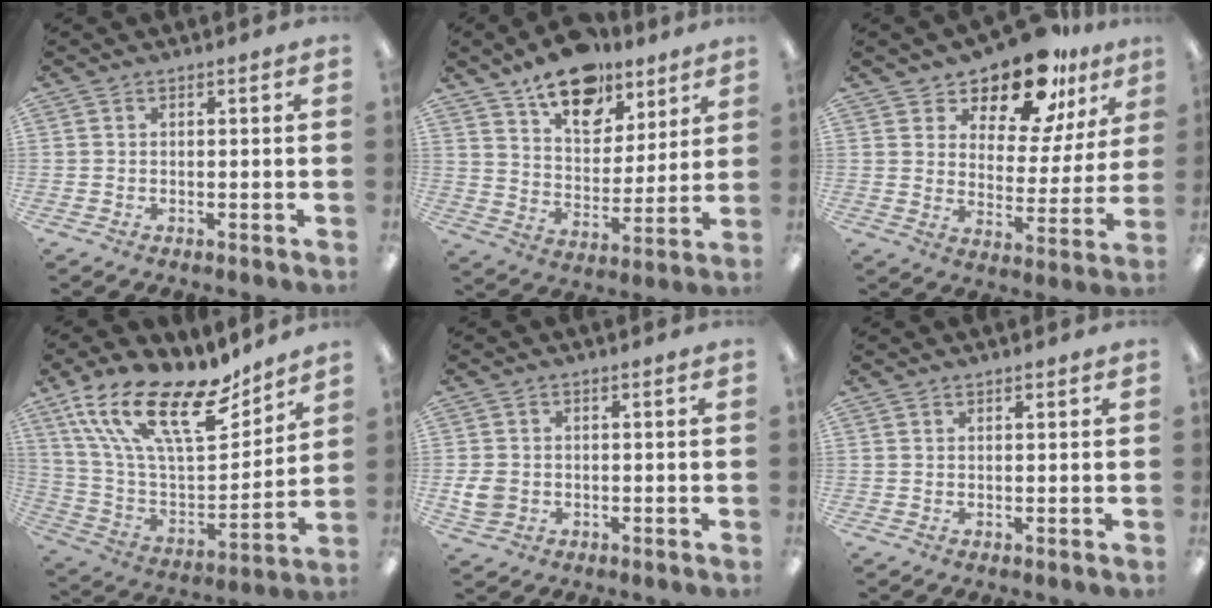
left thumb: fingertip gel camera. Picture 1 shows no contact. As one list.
[{"total": 15.9, "force": [11.6, 8.5, 6.9], "torque": [-0.103, -0.066, 0.207]}, {"total": 14.7, "force": [12.2, 5.5, 6.1], "torque": [-0.109, -0.084, 0.213]}, {"total": 22.9, "force": [14.9, 8.6, 15.2], "torque": [-0.283, -0.092, 0.263]}, {"total": 4.7, "force": [-0.4, 4.0, 2.5], "torque": [-0.048, 0.002, -0.008]}, {"total": 0.7, "force": [0.6, 0.3, 0.1], "torque": [-0.001, 0.000, 0.012]}]